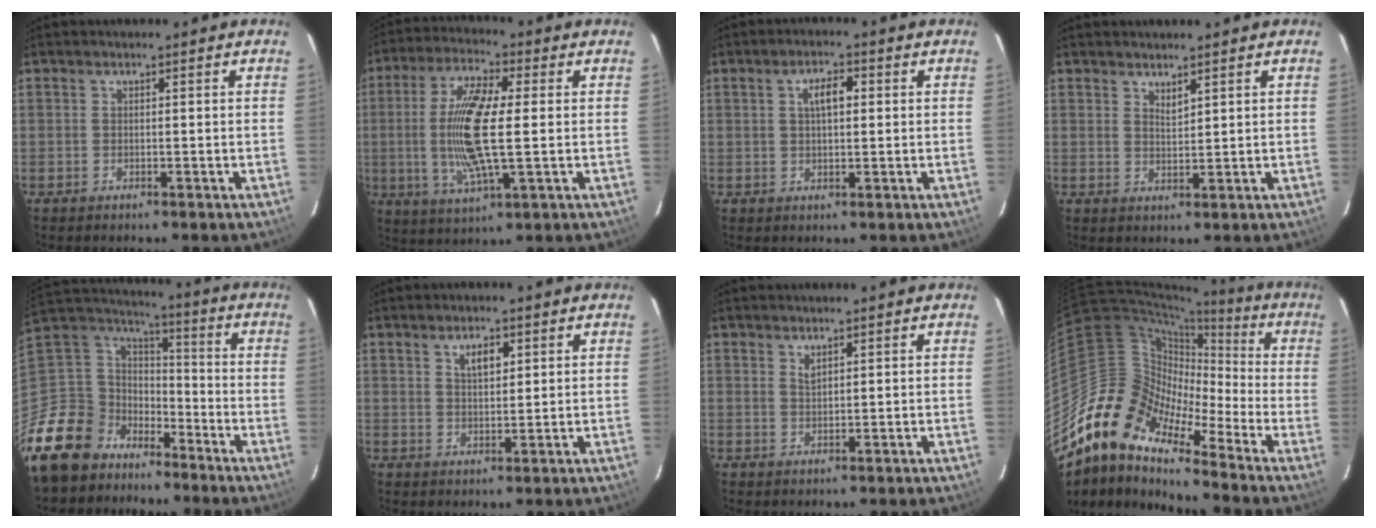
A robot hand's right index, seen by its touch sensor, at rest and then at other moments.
{"total": 14.2, "force": [0.1, 3.6, 13.8], "torque": [-0.277, 0.000, -0.003]}
{"total": 3.9, "force": [1.0, 1.8, 3.4], "torque": [-0.060, 0.011, 0.019]}
{"total": 1.9, "force": [1.7, 0.4, 0.8], "torque": [-0.014, -0.002, 0.030]}
{"total": 16.6, "force": [-12.3, 10.9, 3.0], "torque": [-0.108, 0.044, -0.222]}
{"total": 3.6, "force": [1.8, 1.7, 2.6], "torque": [-0.043, 0.005, 0.031]}
{"total": 1.3, "force": [1.0, 0.5, 0.7], "torque": [-0.011, 0.000, 0.020]}
{"total": 15.2, "force": [-11.9, 6.2, 7.3], "torque": [-0.115, 0.006, -0.253]}